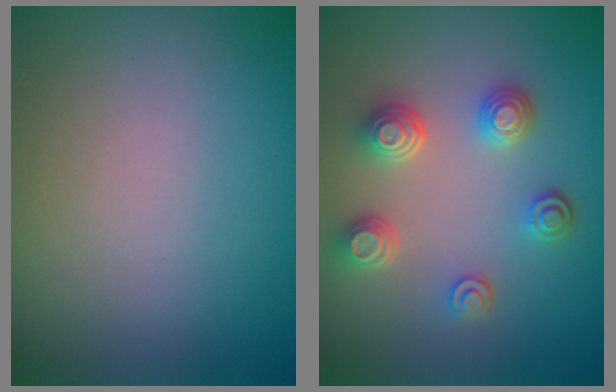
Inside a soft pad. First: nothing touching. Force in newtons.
{"total": 3.9, "press": 3.3, "slide": 2.0}